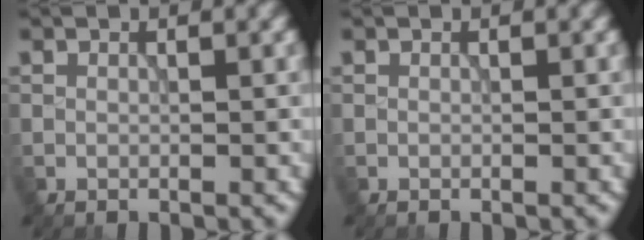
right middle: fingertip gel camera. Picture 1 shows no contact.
{"total": 0.0}